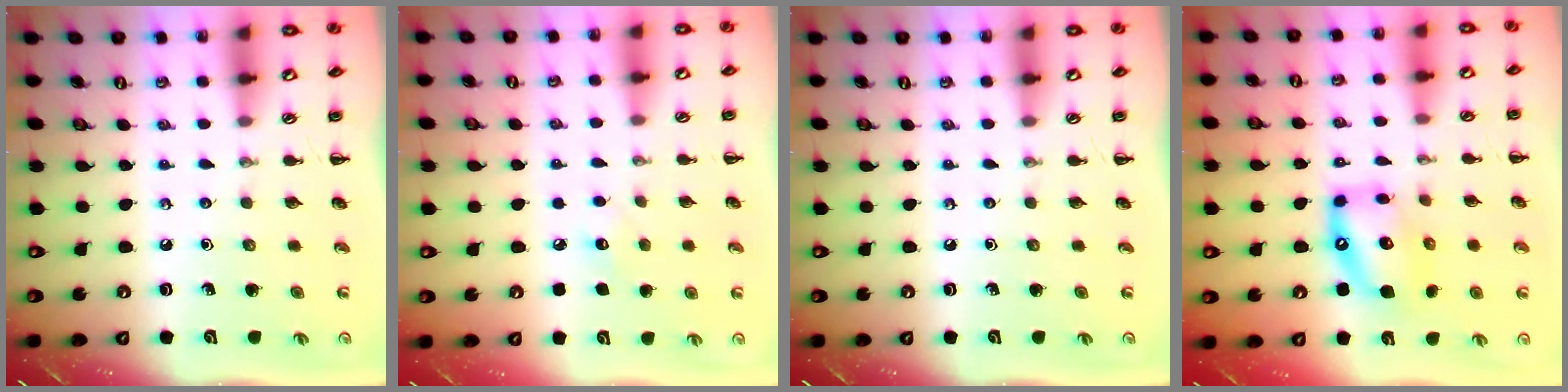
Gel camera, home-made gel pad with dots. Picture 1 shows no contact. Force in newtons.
{"total": 5.5, "press": 5.3, "slide": 1.3}
{"total": 0.0}
{"total": 14.0, "press": 13.6, "slide": 3.5}